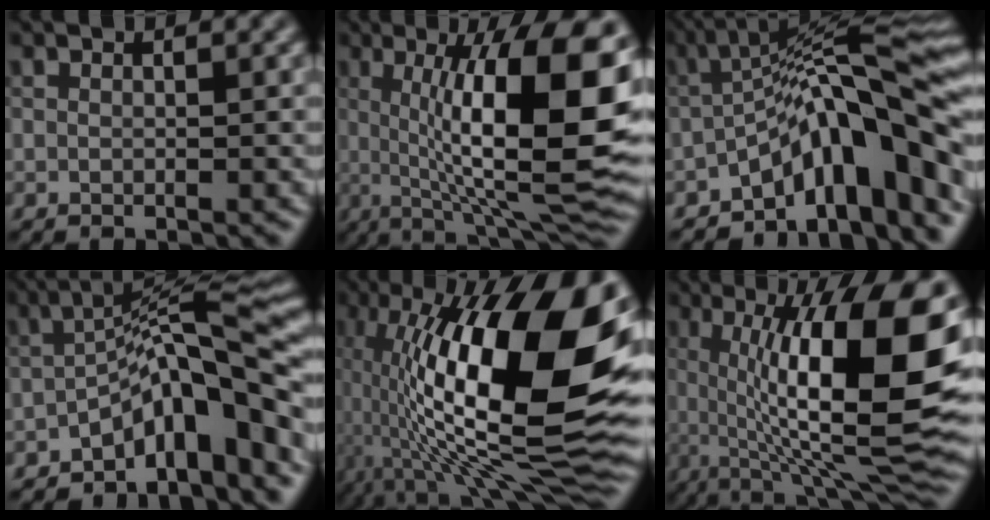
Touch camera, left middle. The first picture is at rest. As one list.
[{"total": 14.6, "force": [1.6, 3.6, 14.1], "torque": [-0.185, 0.004, 0.024]}, {"total": 13.2, "force": [-5.1, 3.7, 11.5], "torque": [-0.146, 0.031, -0.081]}, {"total": 10.2, "force": [-5.2, 2.5, 8.4], "torque": [-0.099, 0.028, -0.090]}, {"total": 19.3, "force": [0.5, 7.5, 17.7], "torque": [-0.293, 0.031, -0.007]}, {"total": 16.0, "force": [2.3, 4.2, 15.3], "torque": [-0.204, 0.005, 0.035]}]